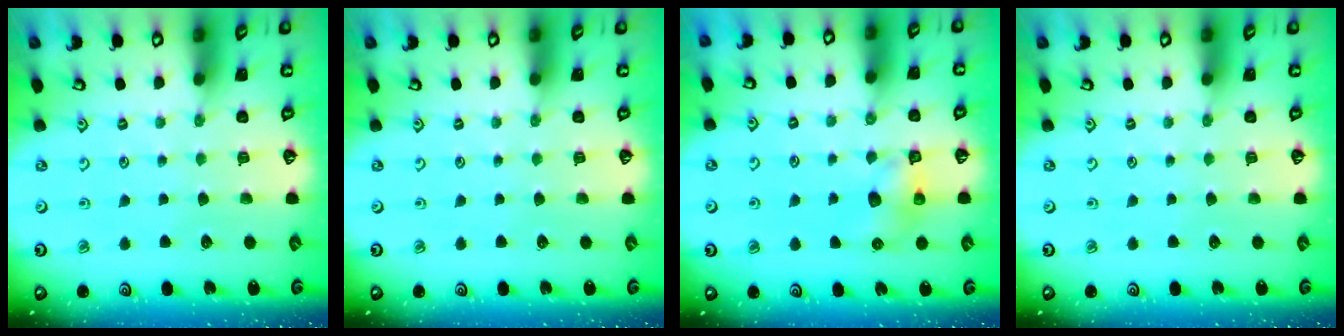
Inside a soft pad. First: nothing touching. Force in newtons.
{"total": 0.0}
{"total": 7.6, "press": 7.6, "slide": 0.1}
{"total": 0.0}